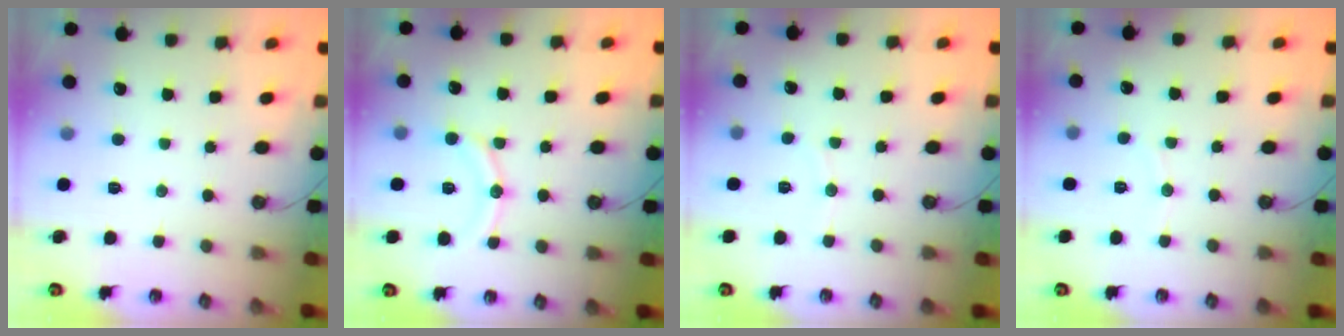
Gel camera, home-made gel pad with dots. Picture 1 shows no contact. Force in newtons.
{"total": 11.0, "press": 10.6, "slide": 3.0}
{"total": 2.9, "press": 2.9, "slide": 0.3}
{"total": 2.9, "press": 2.9, "slide": 0.3}